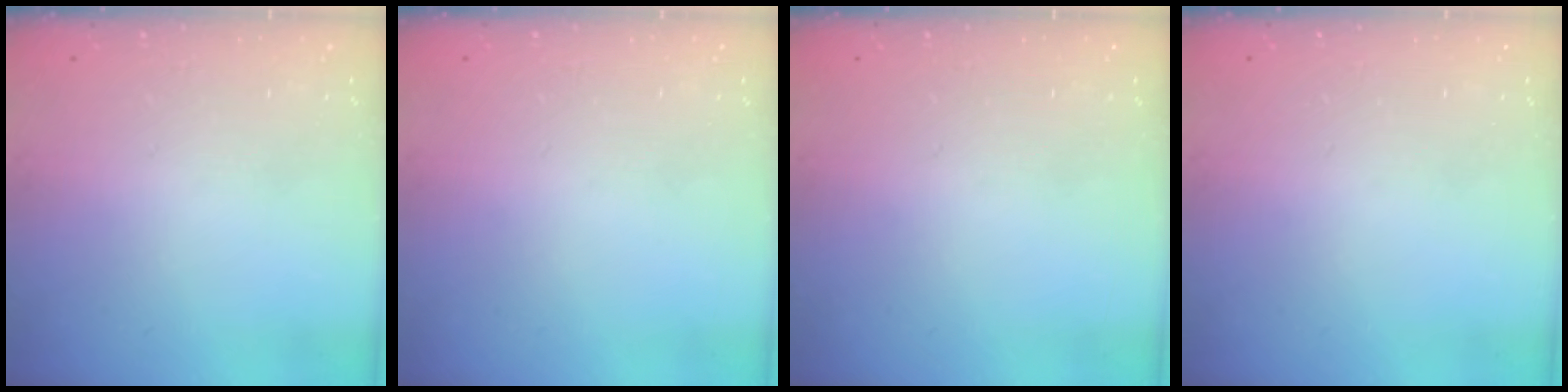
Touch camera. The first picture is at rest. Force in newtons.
{"total": 0.0}
{"total": 0.0}
{"total": 0.0}